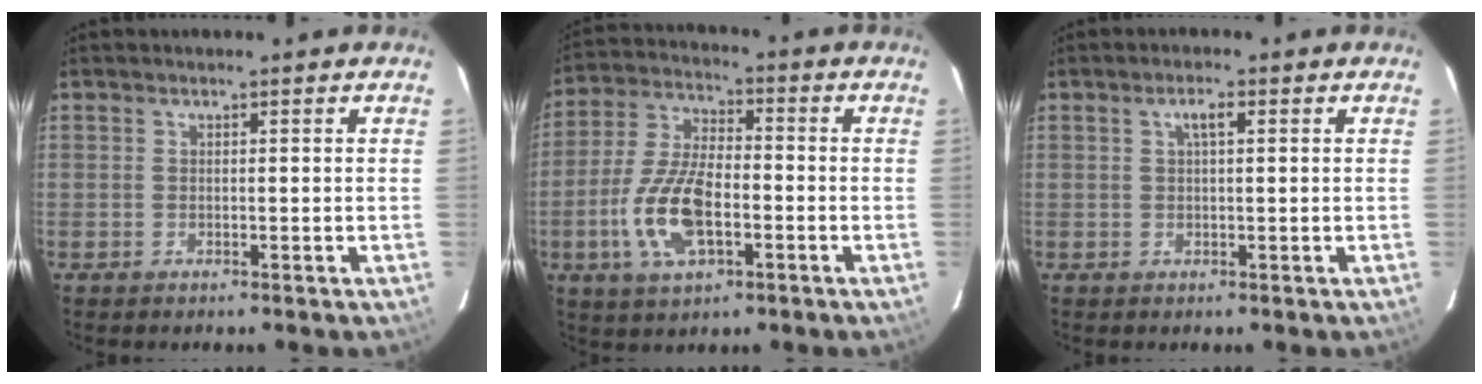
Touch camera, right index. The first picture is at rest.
{"total": 13.3, "force": [-4.1, 6.0, 11.1], "torque": [-0.239, 0.000, -0.076]}
{"total": 2.2, "force": [0.7, 0.5, 2.0], "torque": [-0.038, 0.008, 0.013]}